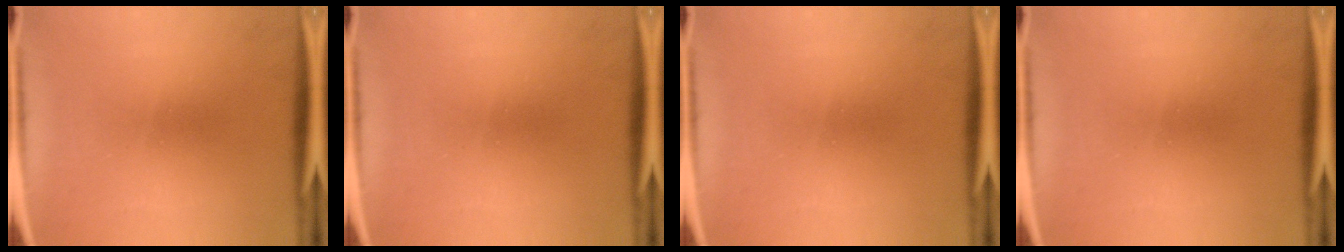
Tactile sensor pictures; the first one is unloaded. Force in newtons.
{"total": 0.0}
{"total": 0.0}
{"total": 0.0}